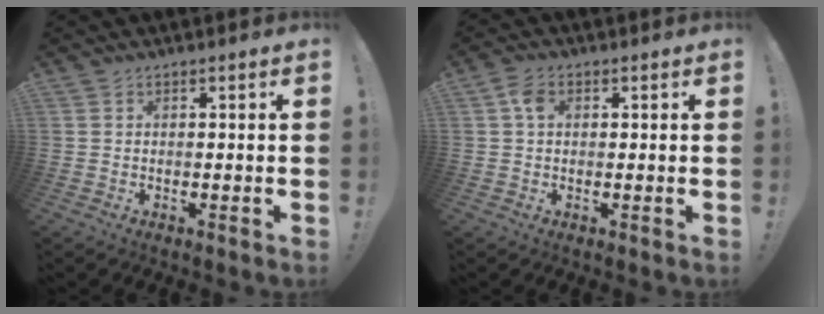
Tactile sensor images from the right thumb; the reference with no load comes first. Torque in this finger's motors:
{"motor_torque": [0.65, 0.33, 0.14, -0.15, 0.00]}